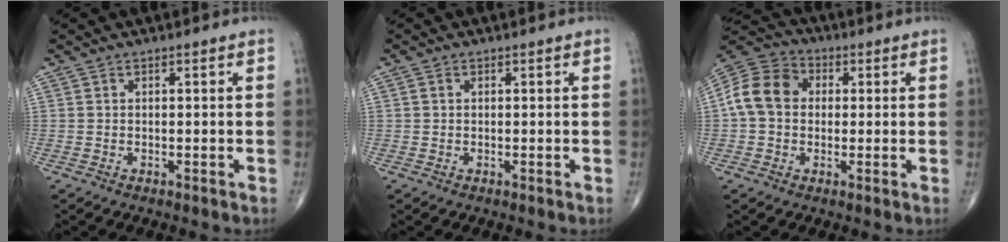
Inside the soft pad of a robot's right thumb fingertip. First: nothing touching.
{"total": 0.6, "force": [0.1, 0.5, 0.3], "torque": [-0.006, 0.001, 0.002]}
{"total": 11.1, "force": [0.7, 8.8, 6.6], "torque": [-0.114, 0.031, 0.002]}